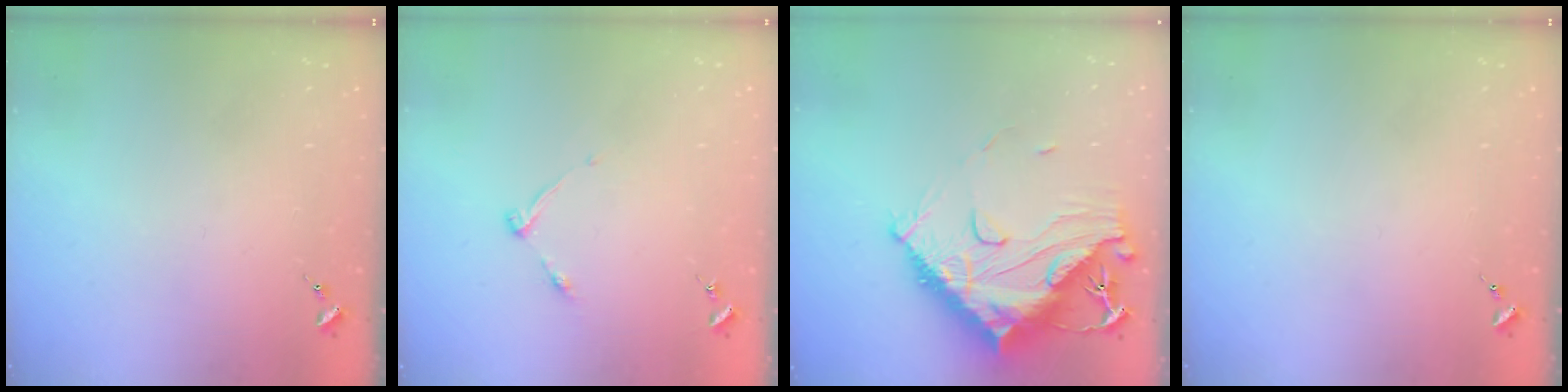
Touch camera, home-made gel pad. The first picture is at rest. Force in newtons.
{"total": 4.5, "press": 4.4, "slide": 0.6}
{"total": 20.5, "press": 20.4, "slide": 1.8}
{"total": 0.0}